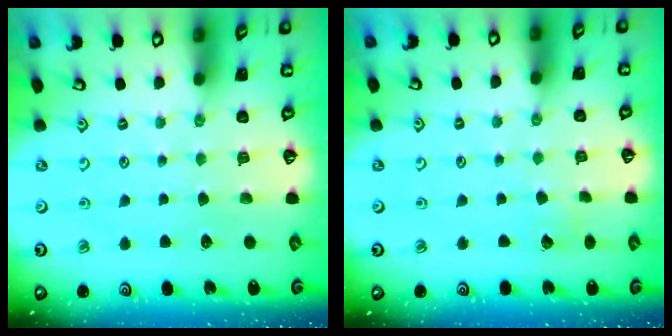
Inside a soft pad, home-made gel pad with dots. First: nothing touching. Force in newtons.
{"total": 2.7, "press": 2.7, "slide": 0.2}